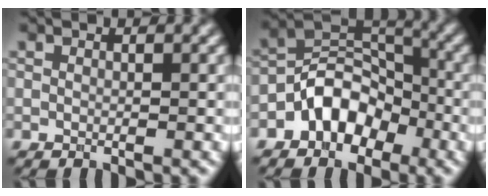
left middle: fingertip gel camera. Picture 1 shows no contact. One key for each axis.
{"total": 5.8, "fx": -3.0, "fy": 3.8, "fz": 3.2, "tx": -0.036, "ty": 0.011, "tz": -0.062}